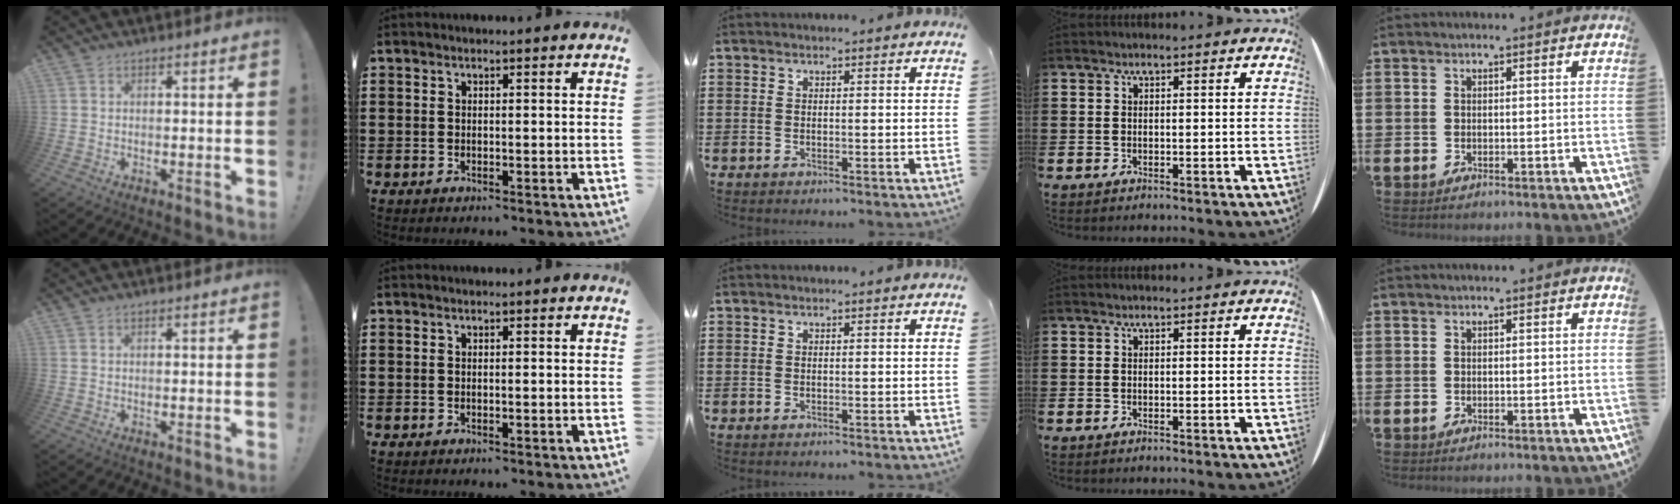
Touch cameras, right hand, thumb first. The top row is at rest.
{}